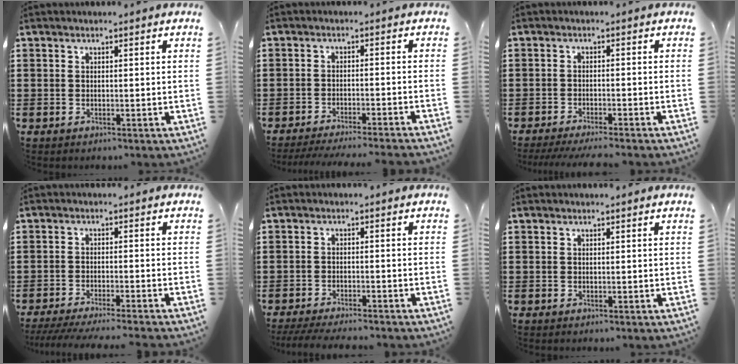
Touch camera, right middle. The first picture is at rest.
{"total": 3.2, "force": [-3.1, -0.4, 1.0], "torque": [-0.016, -0.004, -0.060]}
{"total": 2.8, "force": [-2.5, -0.2, 1.0], "torque": [-0.016, -0.002, -0.050]}
{"total": 3.4, "force": [-3.1, -0.3, 1.3], "torque": [-0.027, -0.009, -0.063]}
{"total": 3.2, "force": [-3.1, 0.0, 0.9], "torque": [-0.021, -0.003, -0.065]}
{"total": 0.0}